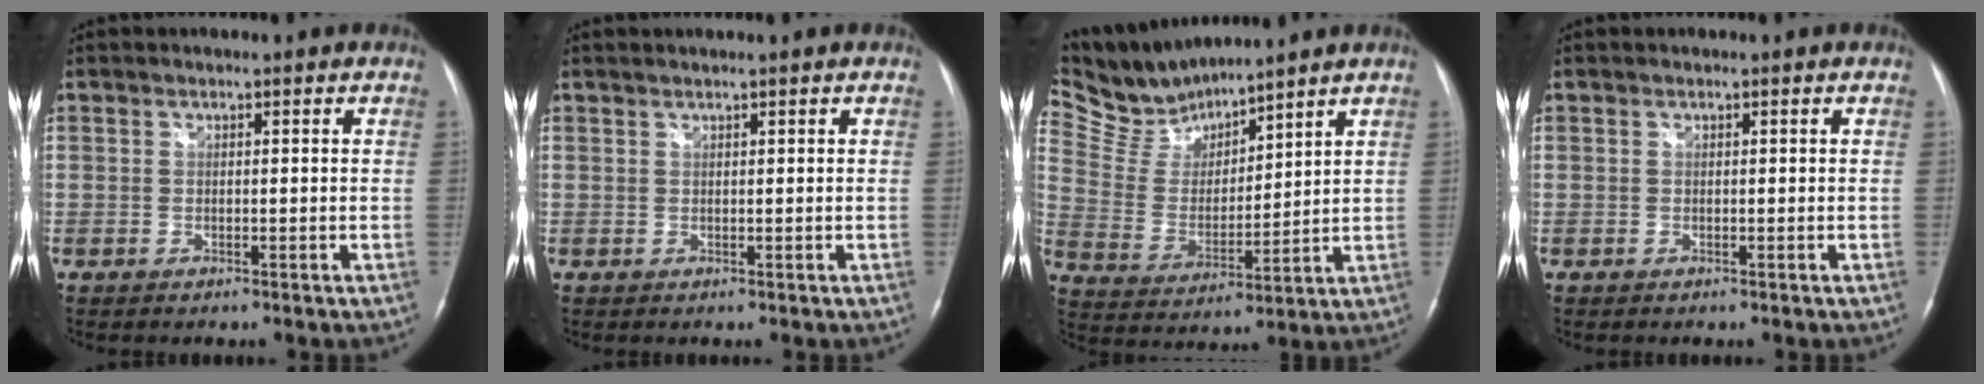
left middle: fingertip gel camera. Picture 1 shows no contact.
{"total": 0.9, "force": [0.8, -0.3, 0.4], "torque": [-0.012, 0.006, 0.020]}
{"total": 10.2, "force": [9.9, 1.6, 2.0], "torque": [-0.063, 0.012, 0.212]}
{"total": 0.0}